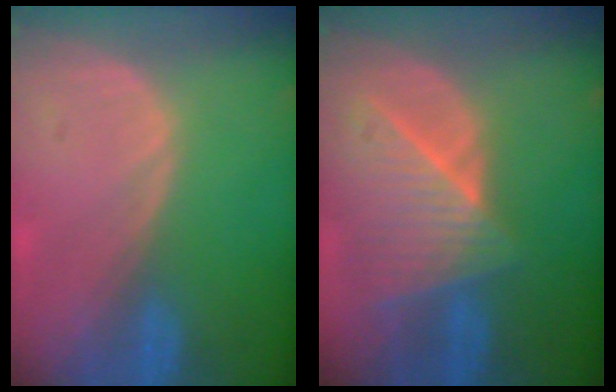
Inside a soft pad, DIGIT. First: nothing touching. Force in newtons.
{"total": 8.3, "press": 7.6, "slide": 3.5}